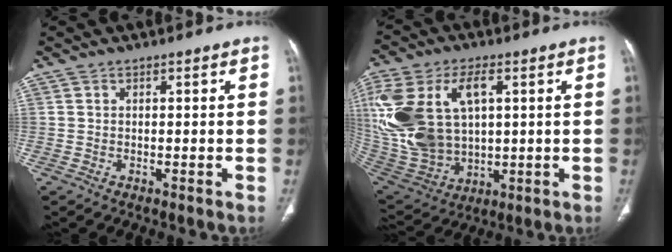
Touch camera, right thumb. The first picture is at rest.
{"total": 25.3, "force": [5.1, 15.7, 19.2], "torque": [-0.439, 0.002, 0.115]}